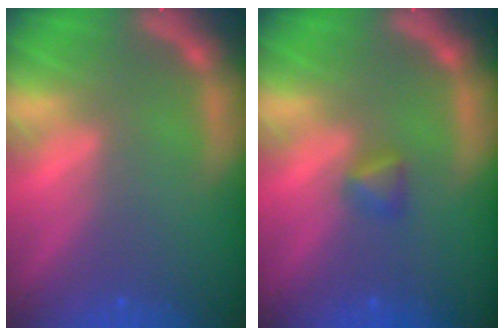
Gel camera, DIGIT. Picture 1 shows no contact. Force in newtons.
{"total": 1.4}